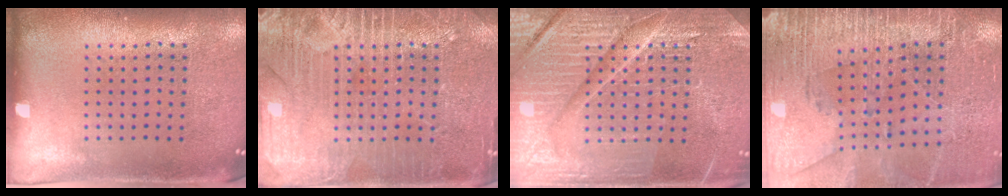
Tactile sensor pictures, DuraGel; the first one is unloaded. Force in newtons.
{"total": 5.4, "press": 5.4, "slide": 0.7}
{"total": 7.4, "press": 7.4, "slide": 1.0}
{"total": 3.1, "press": 3.0, "slide": 0.5}